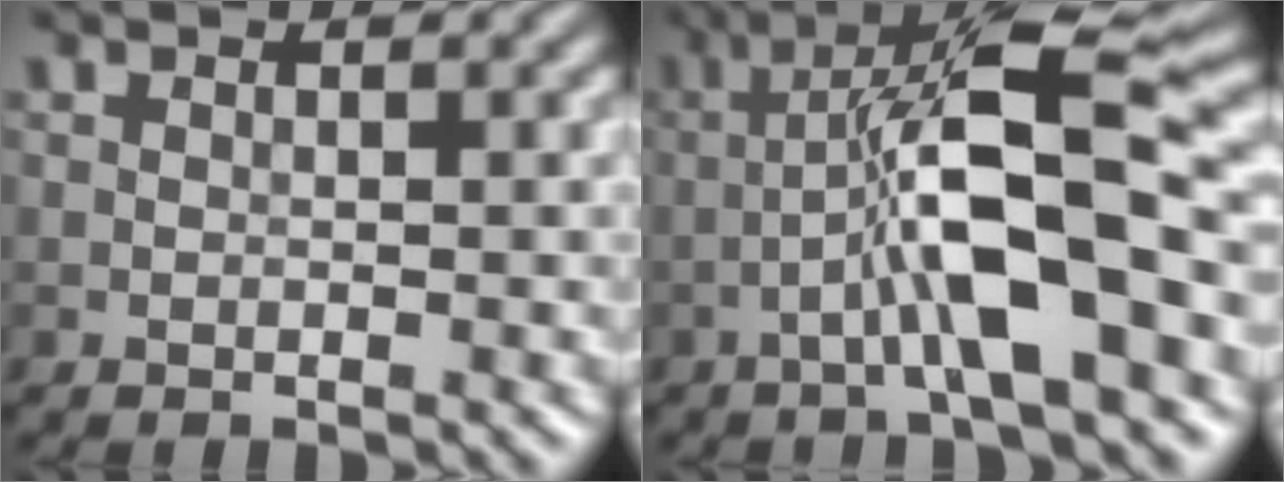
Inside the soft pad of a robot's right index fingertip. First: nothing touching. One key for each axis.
{"total": 10.2, "fx": -2.6, "fy": 1.9, "fz": 9.7, "tx": -0.163, "ty": 0.026, "tz": -0.050}